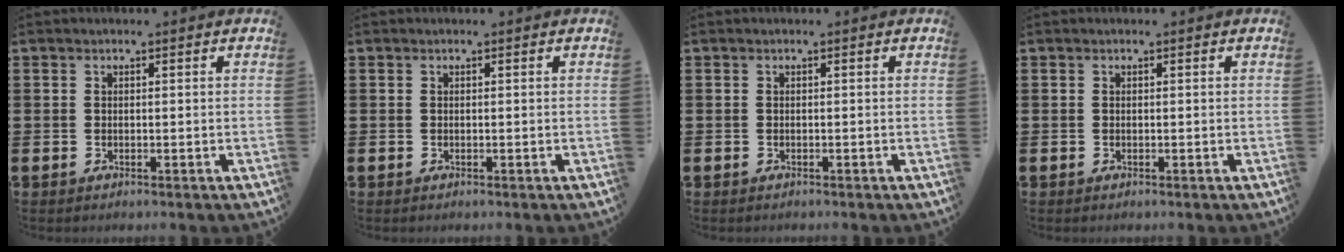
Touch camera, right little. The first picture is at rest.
{"total": 0.0}
{"total": 0.0}
{"total": 0.0}